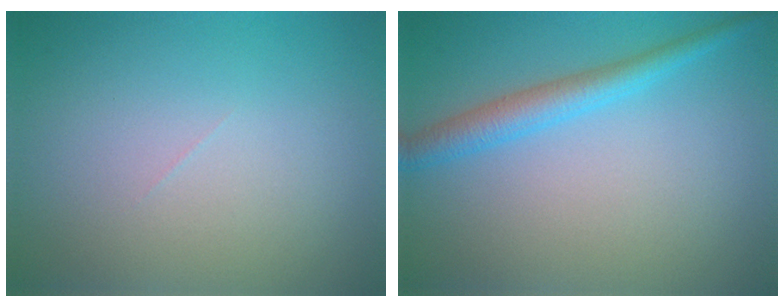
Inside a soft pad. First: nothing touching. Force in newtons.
{"total": 3.0, "press": 3.0, "slide": 0.1}